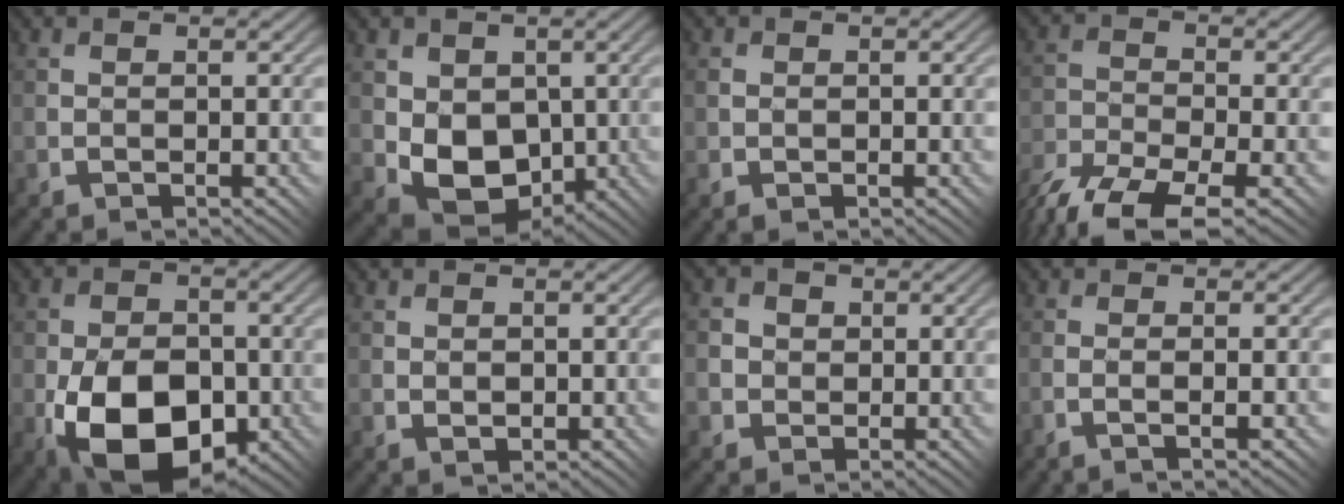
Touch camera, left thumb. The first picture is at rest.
{"total": 7.7, "force": [-0.1, 5.7, 5.2], "torque": [-0.103, -0.018, -0.003]}
{"total": 1.2, "force": [-0.3, 0.8, 0.8], "torque": [-0.017, 0.000, -0.008]}
{"total": 10.1, "force": [-7.7, 3.2, 5.7], "torque": [-0.119, -0.015, -0.141]}
{"total": 13.4, "force": [-4.5, 8.4, 9.4], "torque": [-0.165, -0.029, -0.074]}
{"total": 1.0, "force": [0.3, 0.7, 0.6], "torque": [-0.013, -0.002, 0.008]}
{"total": 4.6, "force": [0.8, 4.4, 1.0], "torque": [-0.032, 0.012, 0.003]}
{"total": 1.8, "force": [-0.7, -0.5, 1.6], "torque": [-0.029, 0.010, -0.015]}